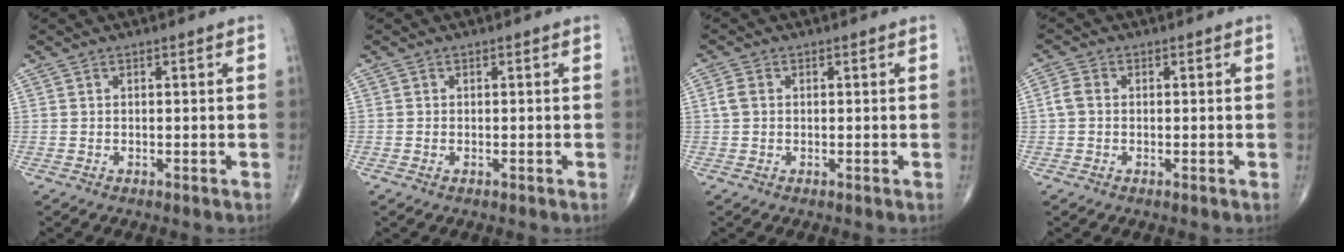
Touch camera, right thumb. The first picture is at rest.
{"total": 0.0}
{"total": 2.2, "force": [0.2, 1.6, 1.4], "torque": [-0.034, 0.006, 0.004]}
{"total": 2.5, "force": [-0.1, 1.9, 1.7], "torque": [-0.034, 0.005, -0.007]}